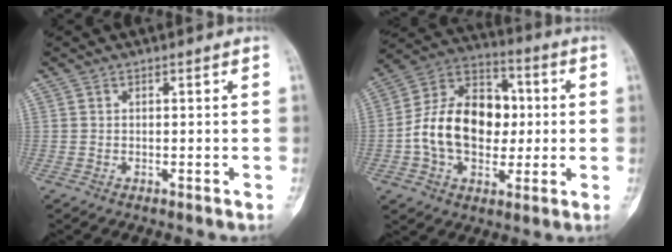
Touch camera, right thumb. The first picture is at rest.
{"total": 18.6, "force": [-0.6, 13.2, 13.1], "torque": [-0.191, 0.033, -0.012]}